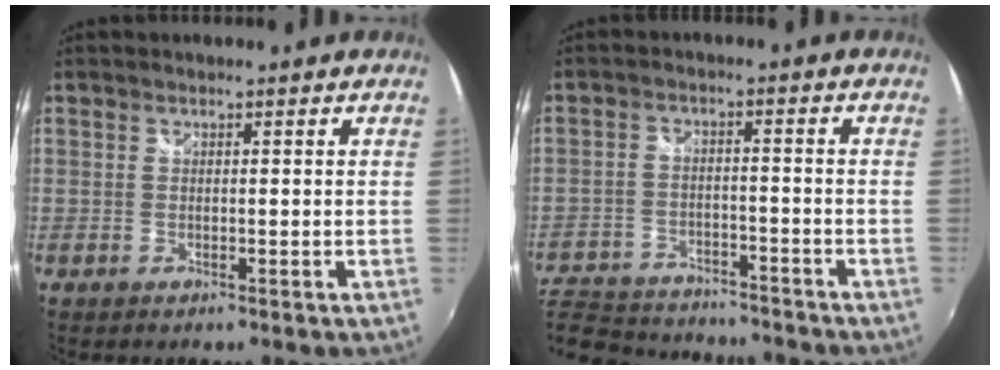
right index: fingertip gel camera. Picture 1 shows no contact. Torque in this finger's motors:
{"motor_torque": [-1.56, -0.58, -0.65, -0.21]}